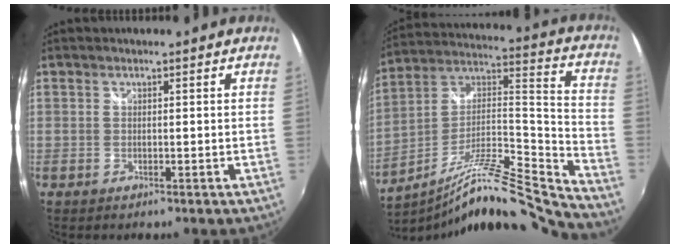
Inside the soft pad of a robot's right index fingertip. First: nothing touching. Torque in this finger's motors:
{"motor_torque": [0.59, -0.80, 0.09, 0.01]}